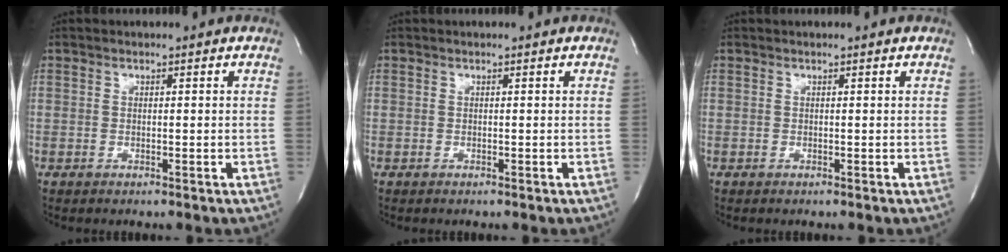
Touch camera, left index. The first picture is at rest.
{"total": 0.0}
{"total": 0.0}